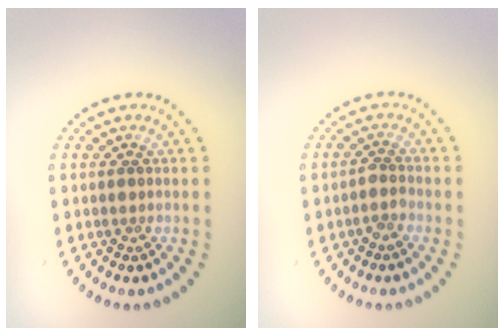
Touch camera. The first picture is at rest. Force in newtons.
{"total": 1.2, "press": 1.1, "slide": 0.5}